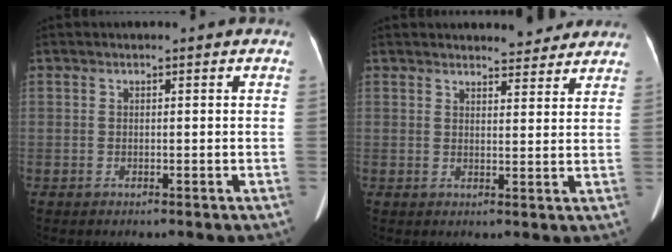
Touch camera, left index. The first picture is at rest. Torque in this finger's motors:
{"motor_torque": [0.61, -0.59, 0.11, 0.02]}